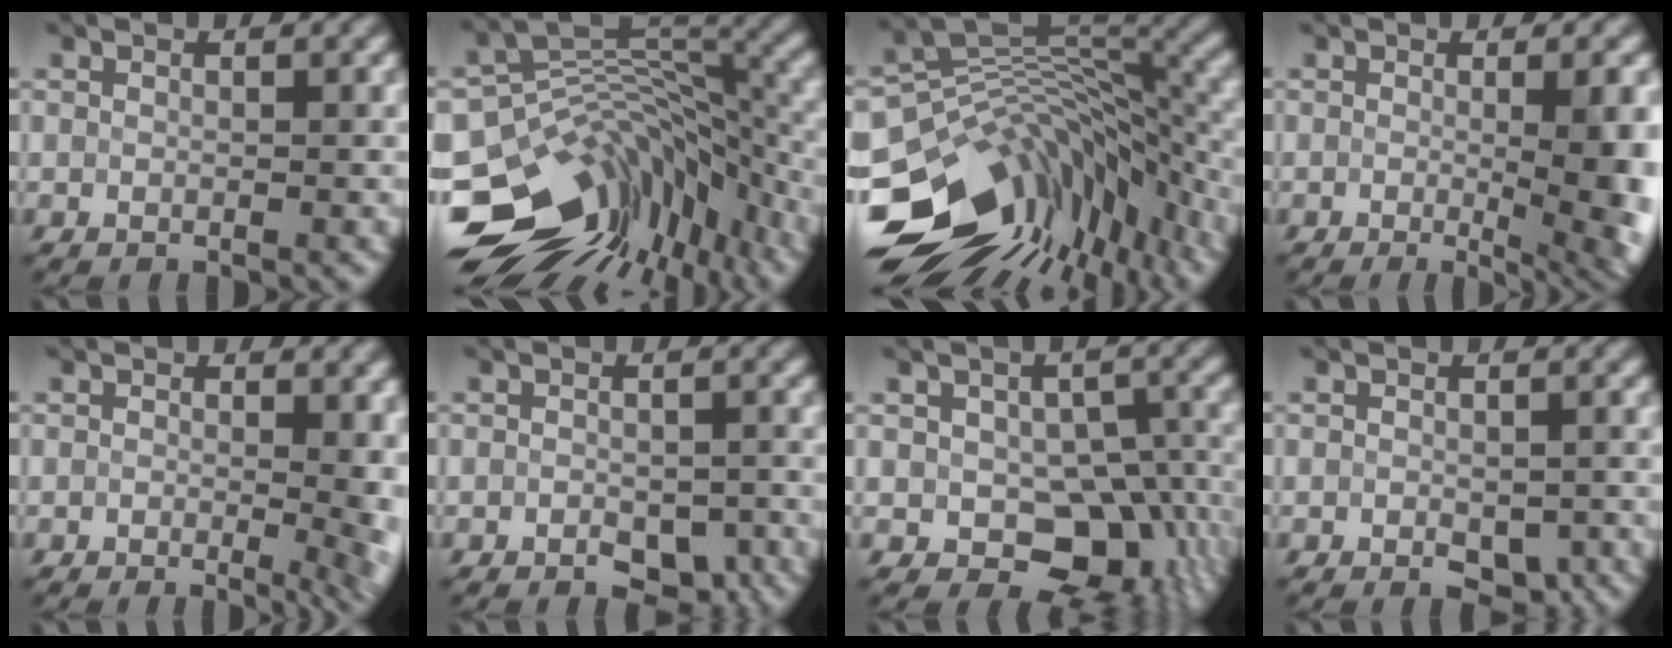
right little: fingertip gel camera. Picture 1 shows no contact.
{"total": 15.7, "force": [-8.9, 9.3, 8.9], "torque": [-0.179, 0.005, -0.119]}
{"total": 15.5, "force": [-7.2, 8.5, 10.8], "torque": [-0.207, 0.008, -0.093]}
{"total": 5.7, "force": [-0.5, 1.0, 5.6], "torque": [-0.067, -0.007, 0.010]}
{"total": 6.0, "force": [0.1, 2.4, 5.6], "torque": [-0.020, 0.007, 0.003]}
{"total": 2.5, "force": [-1.9, 0.9, 1.4], "torque": [-0.022, 0.000, -0.015]}
{"total": 8.4, "force": [-2.4, 5.4, 5.9], "torque": [-0.082, -0.015, -0.018]}
{"total": 2.3, "force": [-1.5, 0.7, 1.6], "torque": [-0.027, -0.008, -0.005]}